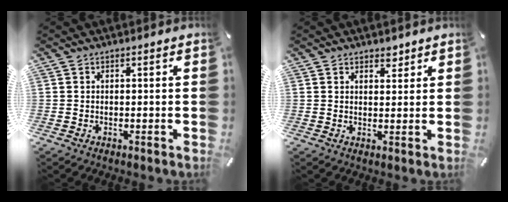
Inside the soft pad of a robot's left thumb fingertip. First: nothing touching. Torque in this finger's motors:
{"motor_torque": [0.09, -0.25, -0.01, 0.04, -0.01]}